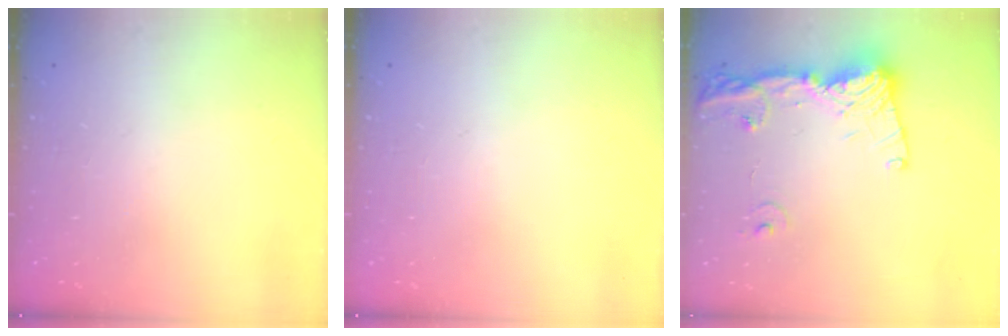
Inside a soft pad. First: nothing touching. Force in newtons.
{"total": 0.0}
{"total": 16.5, "press": 16.4, "slide": 2.1}